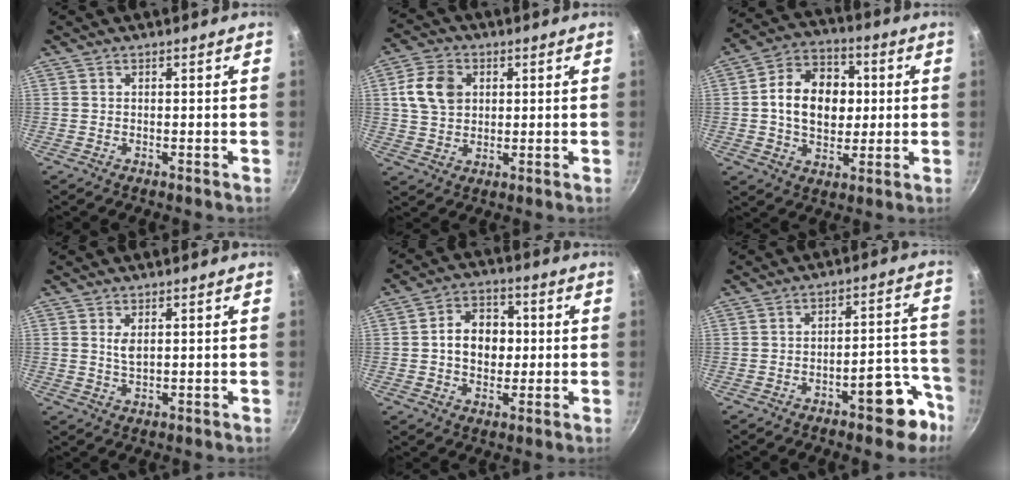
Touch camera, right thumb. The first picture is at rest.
{"total": 9.0, "force": [2.1, 6.9, 5.4], "torque": [-0.084, 0.006, 0.035]}
{"total": 14.8, "force": [1.2, 11.0, 9.9], "torque": [-0.122, 0.017, 0.010]}
{"total": 2.6, "force": [0.9, 1.3, 2.1], "torque": [-0.037, -0.007, 0.018]}
{"total": 9.9, "force": [0.4, 7.5, 6.4], "torque": [-0.071, 0.013, -0.001]}
{"total": 9.7, "force": [-5.8, 3.8, 6.7], "torque": [-0.048, 0.065, -0.068]}